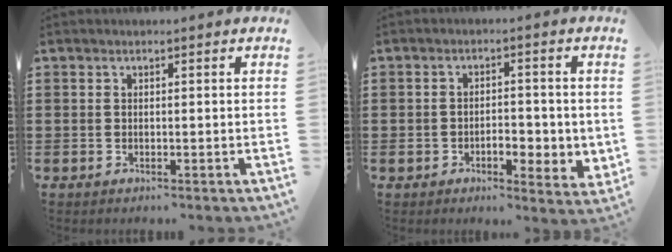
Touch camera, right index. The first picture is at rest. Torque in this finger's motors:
{"motor_torque": [0.60, -0.50, 0.54, 0.09]}